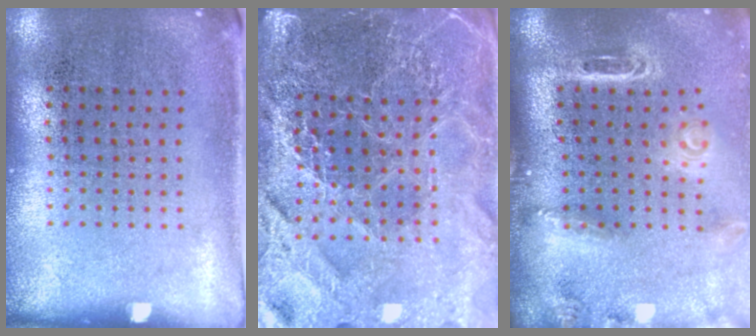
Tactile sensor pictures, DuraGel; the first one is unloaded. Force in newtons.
{"total": 5.1, "press": 4.6, "slide": 2.2}
{"total": 3.0, "press": 2.1, "slide": 2.1}